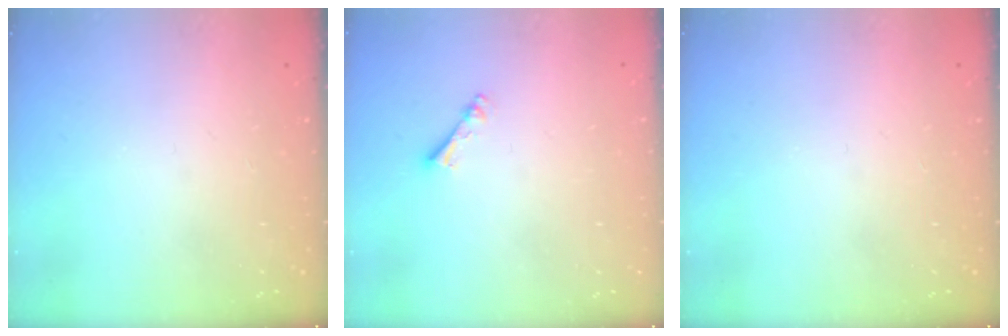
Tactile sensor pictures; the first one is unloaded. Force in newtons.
{"total": 2.5, "press": 2.4, "slide": 0.5}
{"total": 0.0}